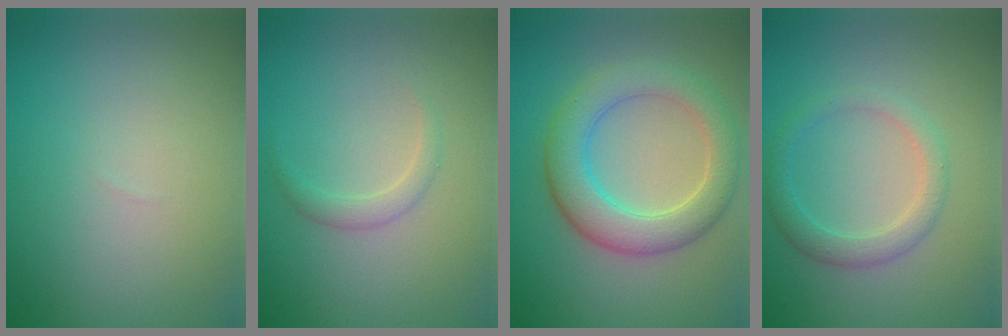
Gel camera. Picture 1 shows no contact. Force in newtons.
{"total": 1.2, "press": 1.2, "slide": 0.0}
{"total": 5.6, "press": 5.6, "slide": 0.7}
{"total": 2.4, "press": 2.4, "slide": 0.1}